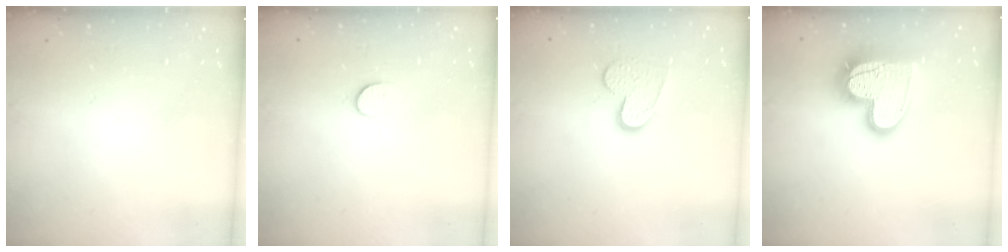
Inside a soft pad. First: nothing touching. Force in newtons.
{"total": 4.9, "press": 4.8, "slide": 0.6}
{"total": 9.9, "press": 9.8, "slide": 0.7}
{"total": 18.5, "press": 18.4, "slide": 1.3}